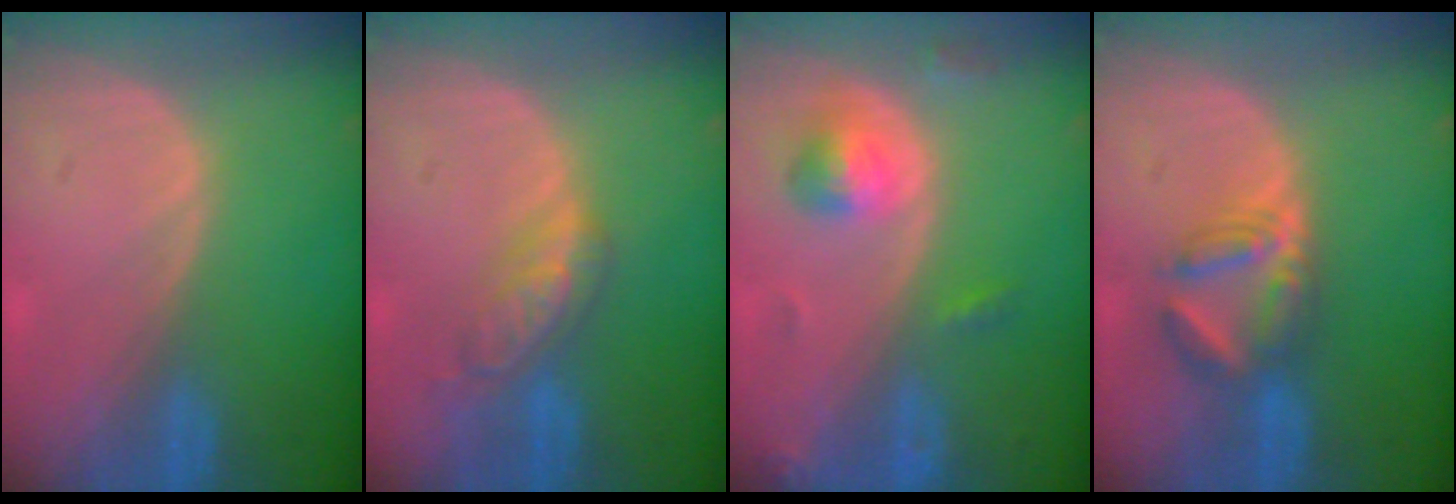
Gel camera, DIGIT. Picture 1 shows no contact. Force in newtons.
{"total": 5.9, "press": 5.1, "slide": 2.9}
{"total": 4.8, "press": 4.8, "slide": 0.7}
{"total": 5.8, "press": 5.6, "slide": 1.2}